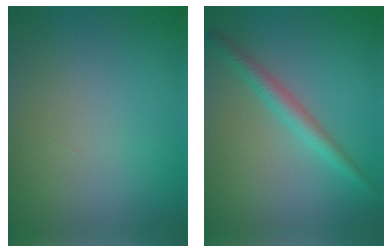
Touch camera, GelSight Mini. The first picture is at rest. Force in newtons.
{"total": 2.4, "press": 2.4, "slide": 0.1}